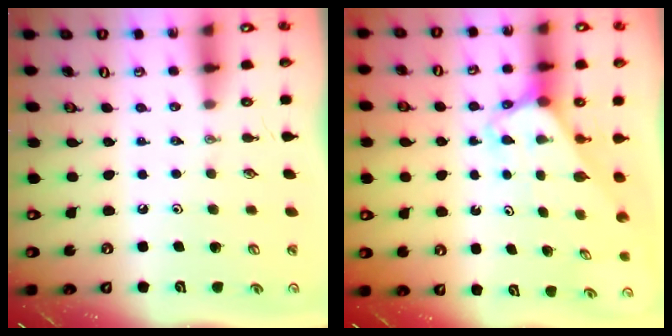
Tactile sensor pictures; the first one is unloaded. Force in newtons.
{"total": 2.8, "press": 2.8, "slide": 0.2}